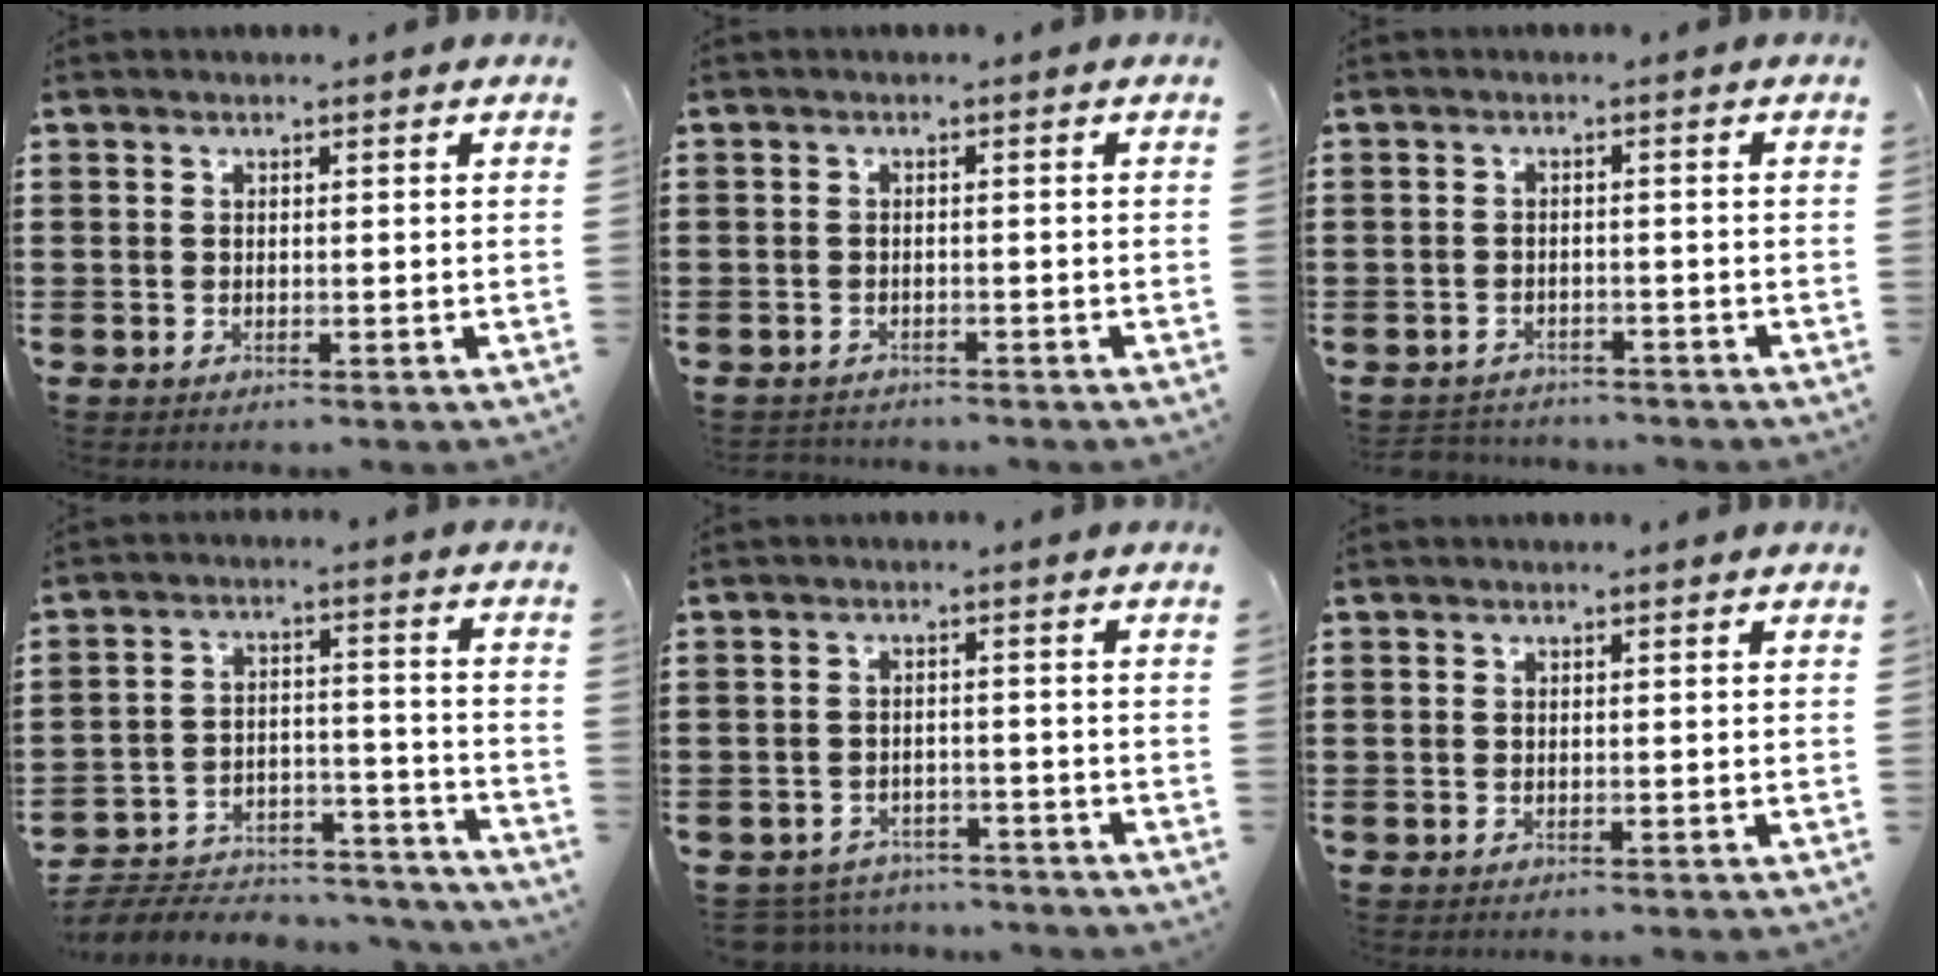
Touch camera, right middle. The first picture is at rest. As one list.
[{"total": 1.1, "force": [-1.1, 0.2, 0.0], "torque": [-0.004, 0.001, -0.024]}, {"total": 2.1, "force": [-2.0, 0.4, -0.2], "torque": [-0.005, -0.001, -0.046]}, {"total": 5.5, "force": [-5.3, 1.2, 0.9], "torque": [-0.021, 0.007, -0.109]}, {"total": 3.2, "force": [-3.1, 0.6, -0.2], "torque": [-0.005, 0.001, -0.068]}, {"total": 0.0}]